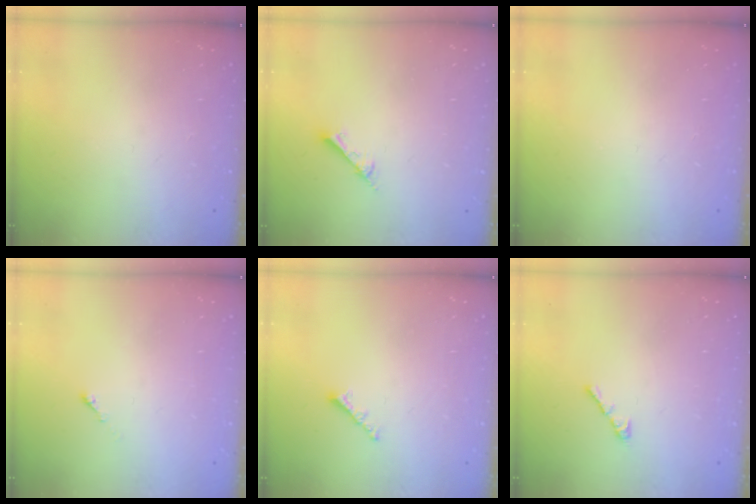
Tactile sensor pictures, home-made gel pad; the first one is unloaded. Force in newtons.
{"total": 2.6, "press": 2.6, "slide": 0.1}
{"total": 0.0}
{"total": 0.0}
{"total": 1.8, "press": 1.7, "slide": 0.5}
{"total": 3.0, "press": 2.9, "slide": 0.8}